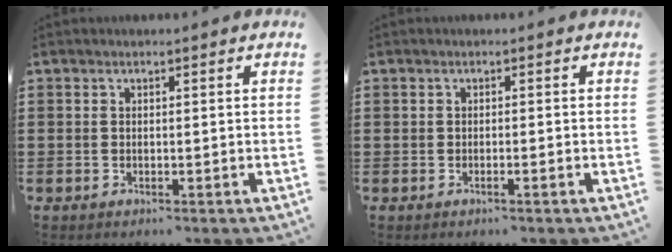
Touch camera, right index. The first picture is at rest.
{"total": 0.7, "force": [-0.4, -0.3, 0.6], "torque": [-0.011, -0.007, -0.005]}